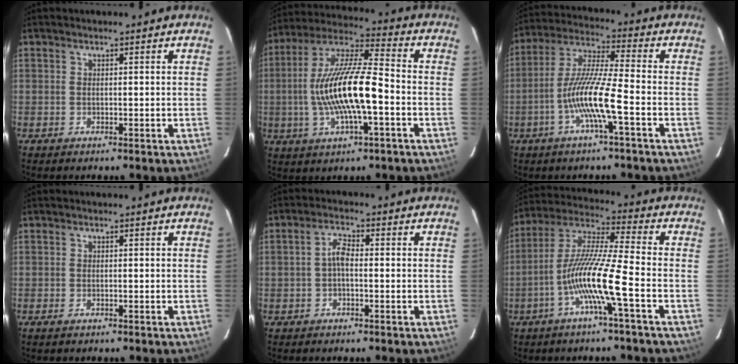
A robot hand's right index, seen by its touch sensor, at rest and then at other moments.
{"total": 17.2, "force": [-3.1, 4.9, 16.2], "torque": [-0.306, 0.007, -0.059]}
{"total": 11.2, "force": [-4.3, -0.1, 10.3], "torque": [-0.210, 0.004, -0.088]}
{"total": 1.0, "force": [-0.8, 0.4, 0.5], "torque": [-0.009, -0.002, -0.016]}
{"total": 2.7, "force": [-0.8, 1.1, 2.3], "torque": [-0.049, 0.011, -0.016]}
{"total": 12.4, "force": [-5.0, -0.6, 11.4], "torque": [-0.226, 0.005, -0.101]}